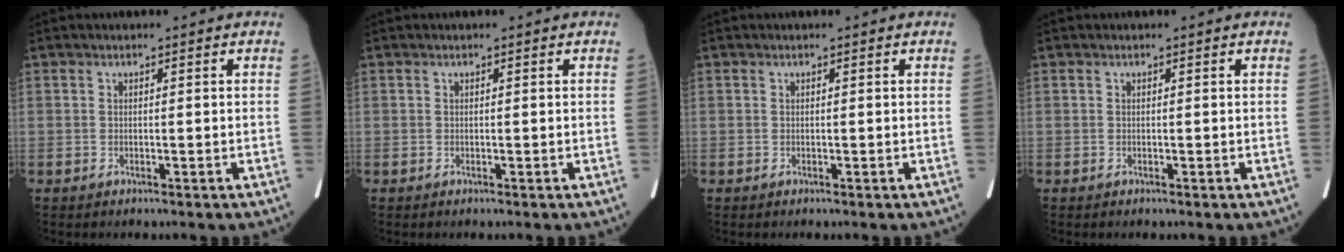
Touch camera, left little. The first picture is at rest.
{"total": 0.0}
{"total": 0.0}
{"total": 0.0}